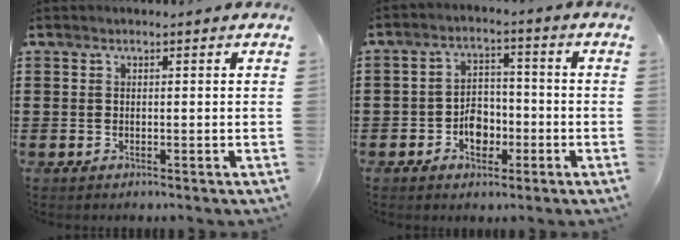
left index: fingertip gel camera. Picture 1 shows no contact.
{"total": 4.9, "force": [-2.0, 3.5, 2.8], "torque": [-0.046, 0.006, -0.039]}